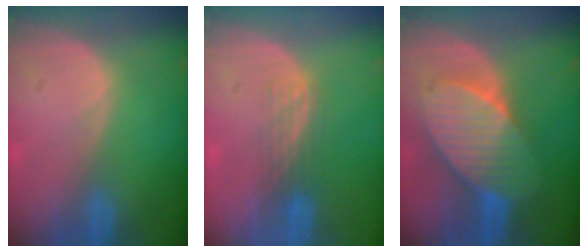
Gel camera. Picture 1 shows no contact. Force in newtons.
{"total": 3.0, "press": 2.7, "slide": 1.3}
{"total": 8.8, "press": 8.8, "slide": 0.3}